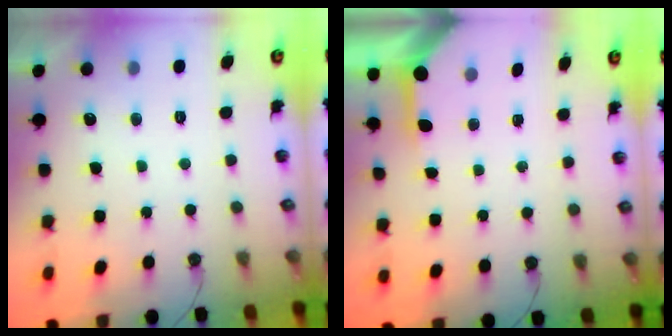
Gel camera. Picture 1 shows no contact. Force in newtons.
{"total": 3.6, "press": 3.6, "slide": 0.4}